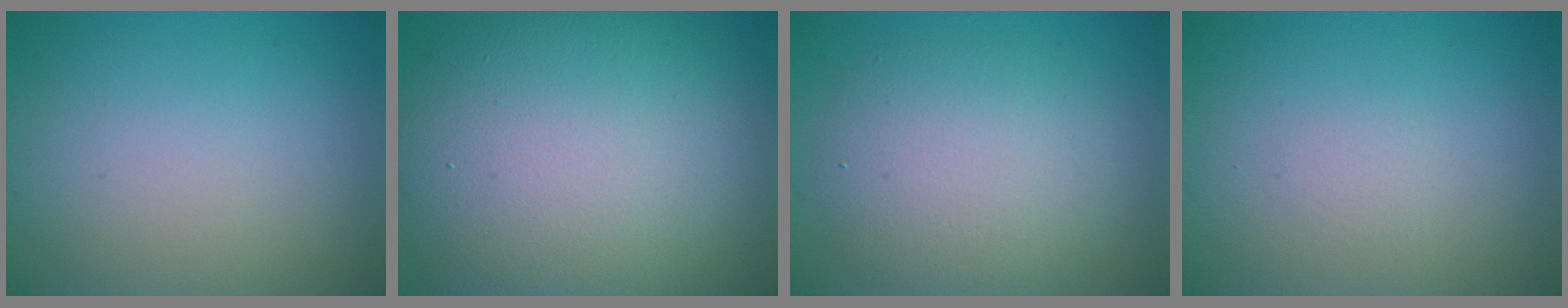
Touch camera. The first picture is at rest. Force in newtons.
{"total": 14.6, "press": 14.5, "slide": 0.7}
{"total": 5.6, "press": 5.6, "slide": 0.6}
{"total": 0.0}